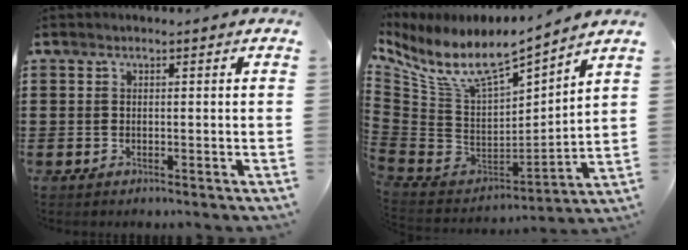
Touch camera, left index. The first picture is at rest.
{"total": 8.1, "force": [6.1, 2.0, 4.8], "torque": [-0.122, -0.059, 0.105]}